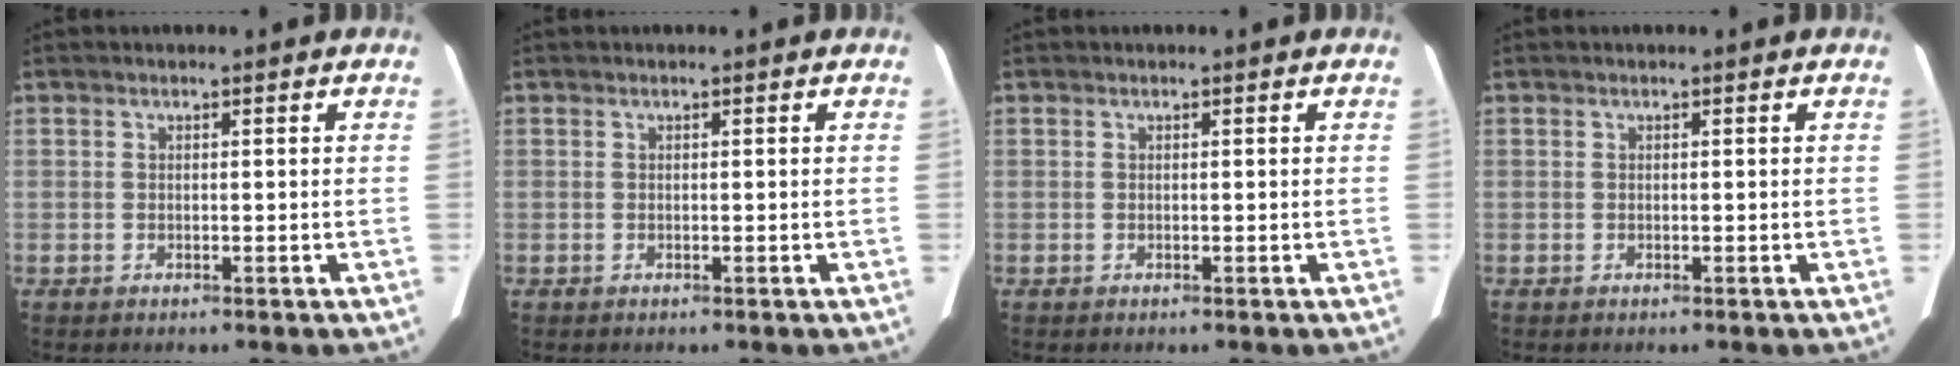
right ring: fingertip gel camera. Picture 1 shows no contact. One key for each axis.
{"total": 0.0}
{"total": 0.0}
{"total": 0.0}